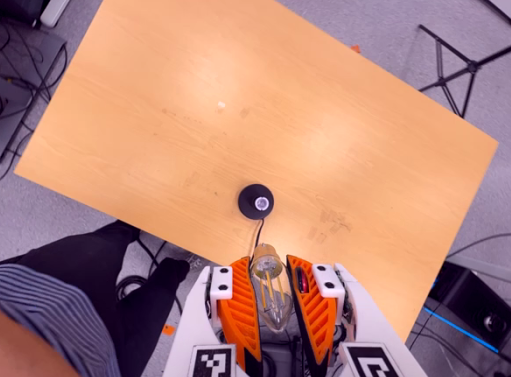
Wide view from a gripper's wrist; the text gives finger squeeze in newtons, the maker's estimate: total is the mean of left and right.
{"total": 20.2, "left": 21.3, "right": 19.0}